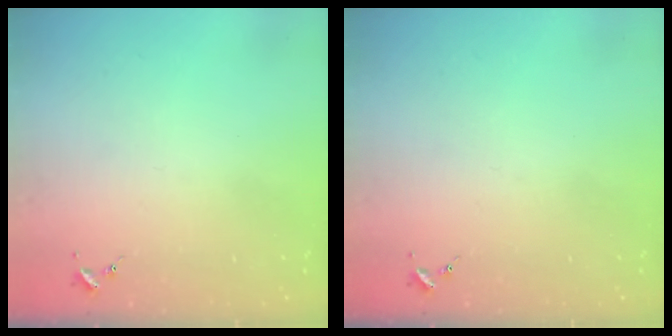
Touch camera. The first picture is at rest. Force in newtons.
{"total": 0.0}